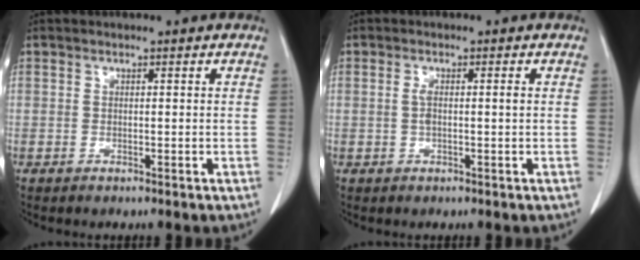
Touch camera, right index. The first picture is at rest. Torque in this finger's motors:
{"motor_torque": [0.04, 0.02, 0.03, 0.01]}